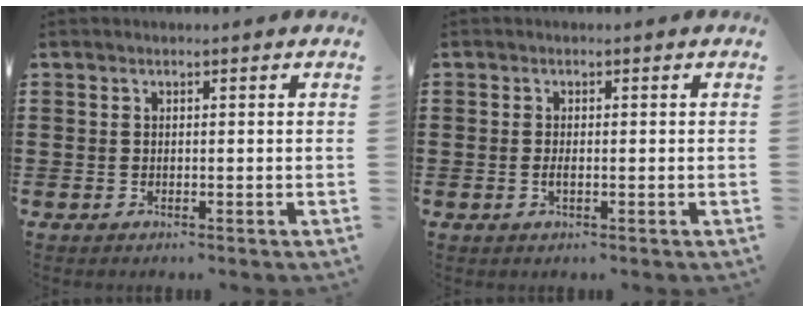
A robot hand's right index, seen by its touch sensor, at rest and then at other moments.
{"total": 0.9, "force": [-0.3, 0.2, 0.9], "torque": [-0.017, -0.005, -0.004]}